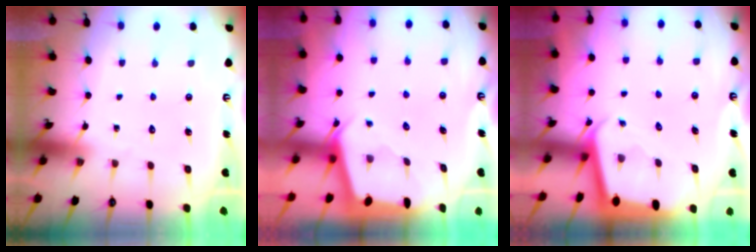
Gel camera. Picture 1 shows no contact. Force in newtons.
{"total": 2.1, "press": 2.1, "slide": 0.3}
{"total": 1.9, "press": 1.9, "slide": 0.1}